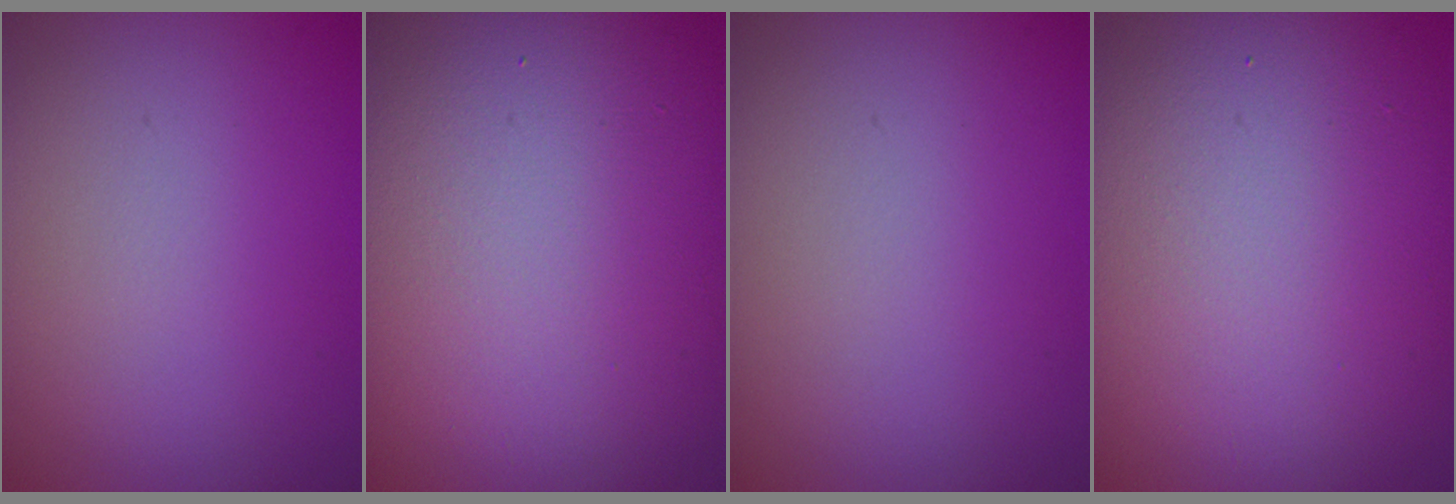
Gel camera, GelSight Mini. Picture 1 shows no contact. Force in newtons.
{"total": 19.3, "press": 19.3, "slide": 1.0}
{"total": 0.0}
{"total": 15.4, "press": 15.4, "slide": 0.5}